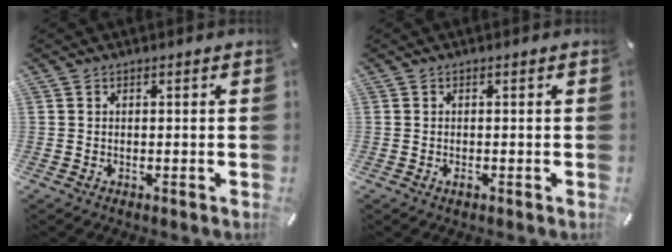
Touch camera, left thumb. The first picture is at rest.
{"total": 0.8, "force": [-0.3, 0.4, 0.7], "torque": [-0.013, -0.003, -0.006]}